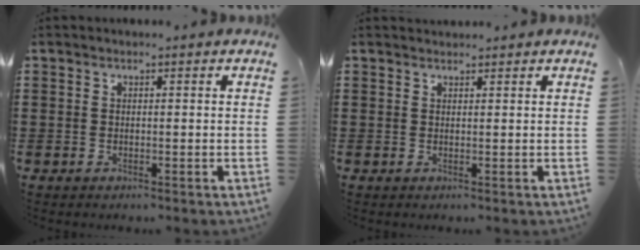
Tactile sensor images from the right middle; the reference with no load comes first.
{"total": 1.0, "force": [1.0, 0.2, -0.1], "torque": [-0.001, 0.000, 0.019]}